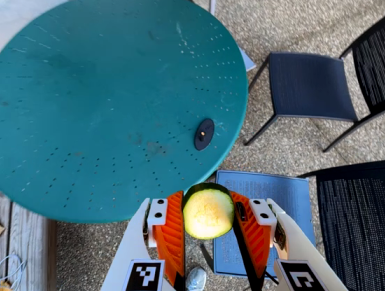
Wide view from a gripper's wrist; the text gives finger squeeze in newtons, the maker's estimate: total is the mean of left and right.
{"total": 13.8, "left": 14.3, "right": 13.2}